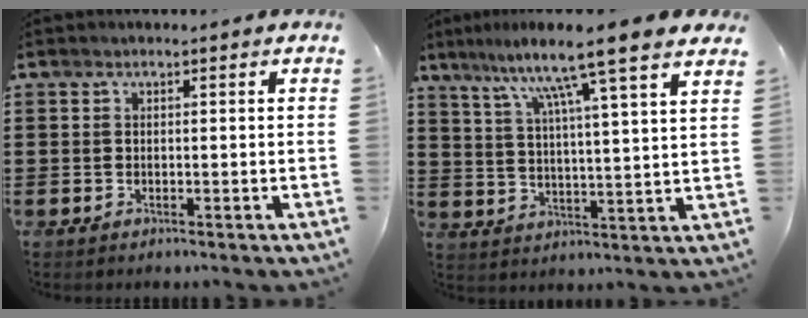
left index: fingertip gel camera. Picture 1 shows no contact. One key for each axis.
{"total": 9.6, "fx": 7.5, "fy": -0.8, "fz": 5.9, "tx": -0.127, "ty": -0.042, "tz": 0.115}